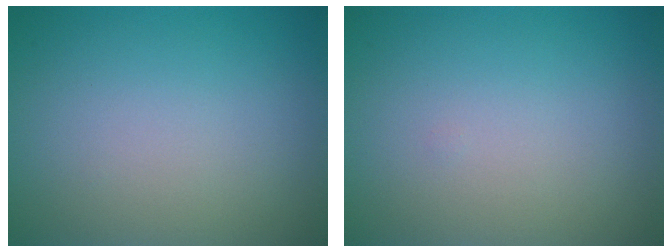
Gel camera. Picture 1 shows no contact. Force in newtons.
{"total": 0.0}